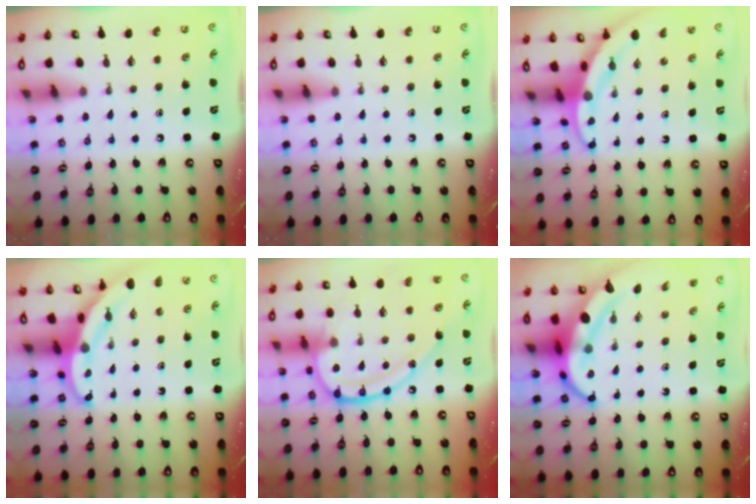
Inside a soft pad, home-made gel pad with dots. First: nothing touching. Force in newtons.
{"total": 0.0}
{"total": 3.4, "press": 3.4, "slide": 0.2}
{"total": 3.8, "press": 3.8, "slide": 0.2}
{"total": 19.7, "press": 19.6, "slide": 1.9}
{"total": 7.0, "press": 6.9, "slide": 1.1}